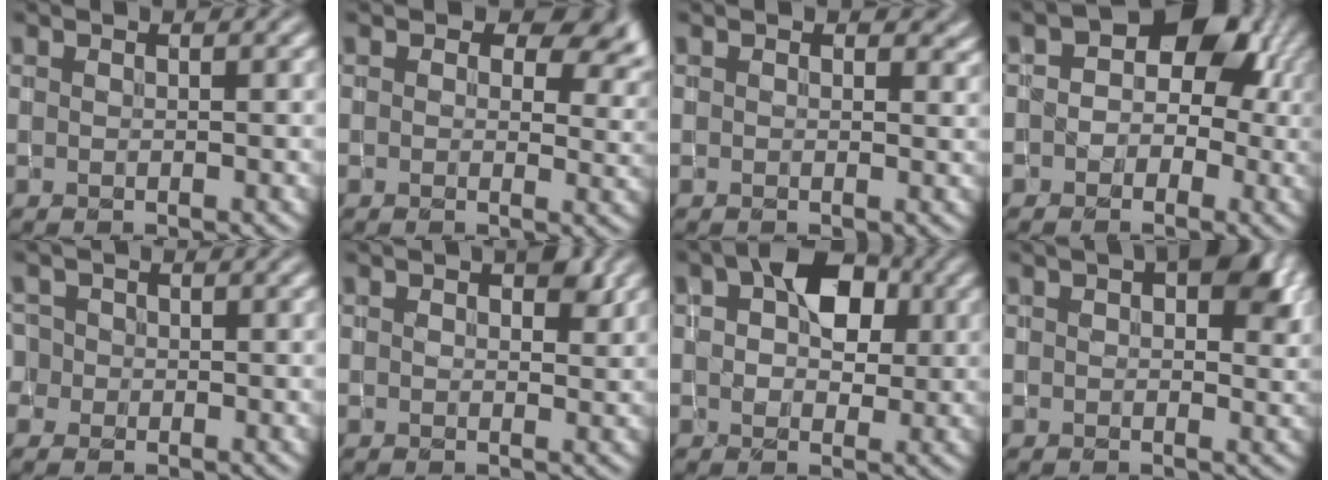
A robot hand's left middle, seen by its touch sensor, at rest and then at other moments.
{"total": 6.0, "force": [2.6, 3.9, 3.7], "torque": [-0.049, -0.002, 0.038]}
{"total": 1.8, "force": [1.1, 1.2, 0.8], "torque": [-0.012, -0.001, 0.013]}
{"total": 5.7, "force": [0.3, 4.4, 3.6], "torque": [0.007, 0.018, -0.020]}
{"total": 1.9, "force": [0.1, 1.9, 0.3], "torque": [0.005, 0.015, -0.002]}
{"total": 2.3, "force": [1.0, 1.3, 1.6], "torque": [-0.020, 0.002, 0.020]}
{"total": 5.7, "force": [1.3, 3.8, 4.0], "torque": [-0.064, 0.010, 0.012]}
{"total": 5.2, "force": [1.9, 2.9, 3.9], "torque": [-0.035, 0.010, 0.019]}